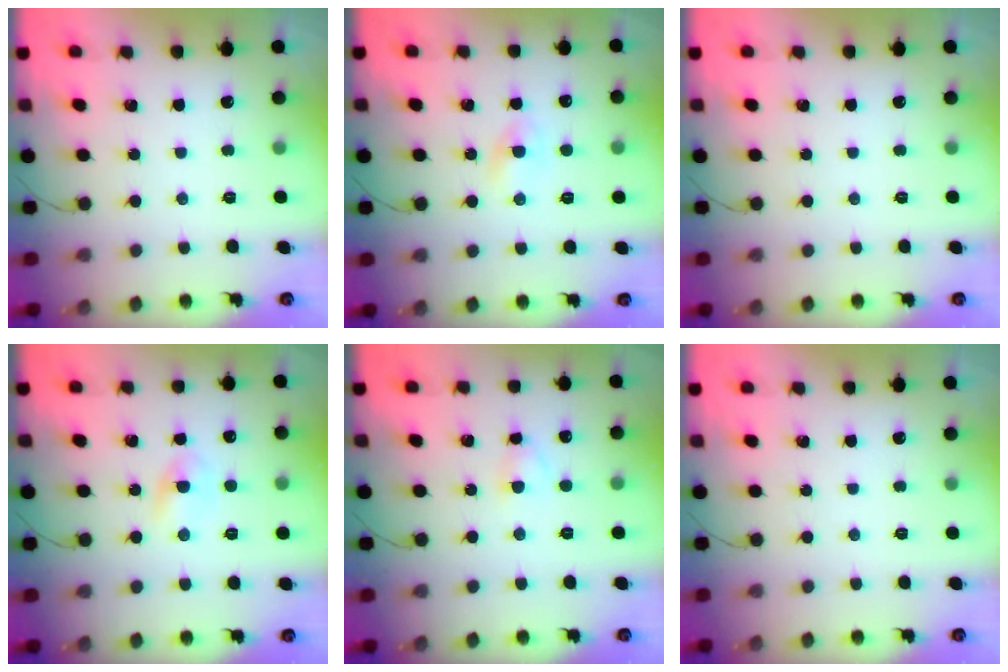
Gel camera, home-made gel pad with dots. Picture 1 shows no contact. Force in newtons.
{"total": 1.3, "press": 1.2, "slide": 0.5}
{"total": 0.0}
{"total": 2.8, "press": 2.6, "slide": 1.1}
{"total": 2.8, "press": 2.6, "slide": 1.1}
{"total": 0.0}